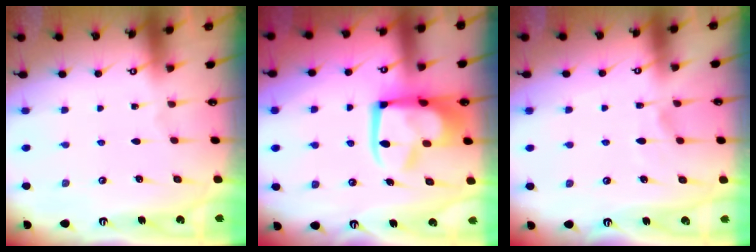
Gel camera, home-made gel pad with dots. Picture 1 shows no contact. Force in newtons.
{"total": 15.1, "press": 15.0, "slide": 1.9}
{"total": 3.9, "press": 3.9, "slide": 0.3}